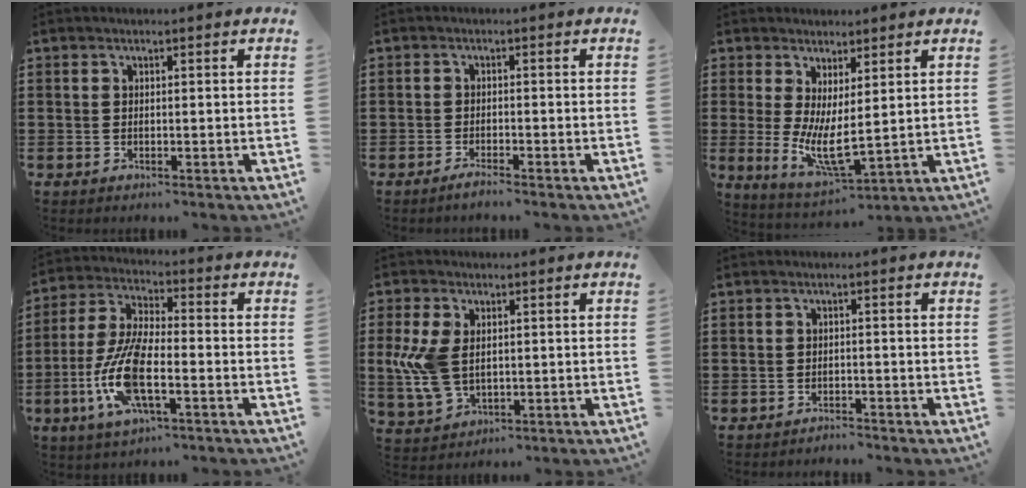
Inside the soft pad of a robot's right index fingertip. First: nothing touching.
{"total": 1.5, "force": [-1.4, -0.2, 0.6], "torque": [-0.011, -0.005, -0.024]}
{"total": 6.8, "force": [0.9, 2.3, 6.3], "torque": [-0.116, -0.023, 0.018]}
{"total": 11.2, "force": [-3.5, 3.7, 9.9], "torque": [-0.230, -0.014, -0.069]}
{"total": 7.4, "force": [0.5, 4.7, 5.7], "torque": [-0.147, 0.001, 0.005]}
{"total": 1.4, "force": [-1.4, -0.1, -0.2], "torque": [-0.001, 0.001, -0.031]}